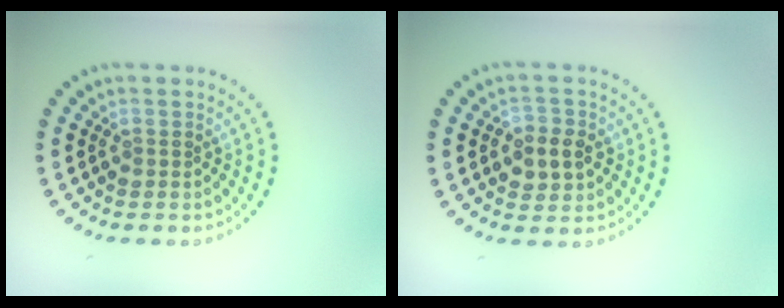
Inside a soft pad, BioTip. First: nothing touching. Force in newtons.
{"total": 2.9, "press": 2.9, "slide": 0.4}